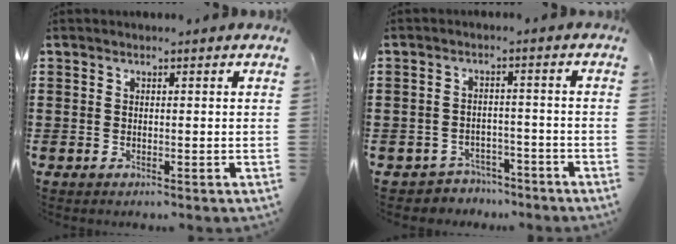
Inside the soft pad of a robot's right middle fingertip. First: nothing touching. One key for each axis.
{"total": 3.4, "fx": -3.3, "fy": 0.8, "fz": -0.4, "tx": -0.004, "ty": 0.002, "tz": -0.073}